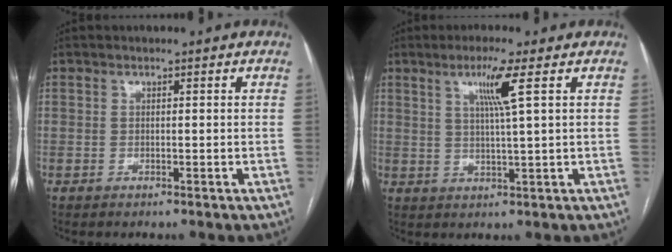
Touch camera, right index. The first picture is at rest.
{"total": 5.6, "force": [2.4, -0.9, 4.9], "torque": [-0.095, -0.004, 0.044]}